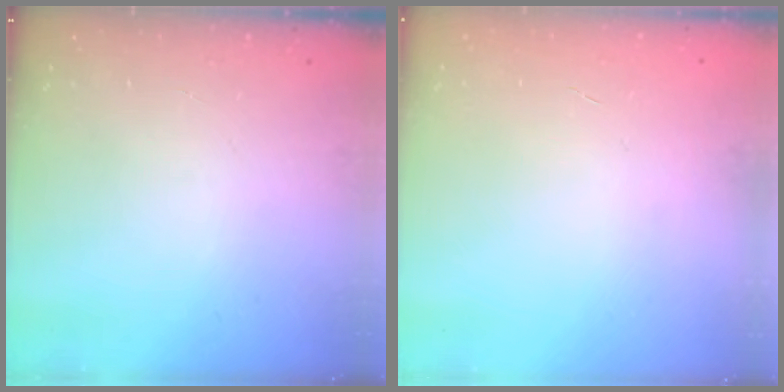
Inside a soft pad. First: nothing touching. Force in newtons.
{"total": 0.0}